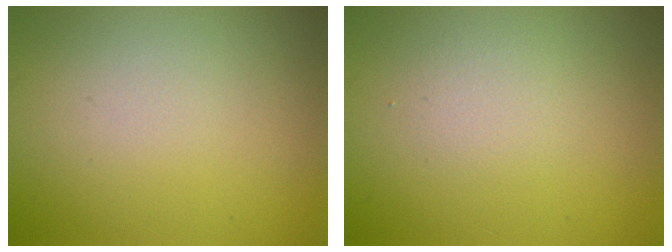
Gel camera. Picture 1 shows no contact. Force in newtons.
{"total": 1.4, "press": 1.4, "slide": 0.1}